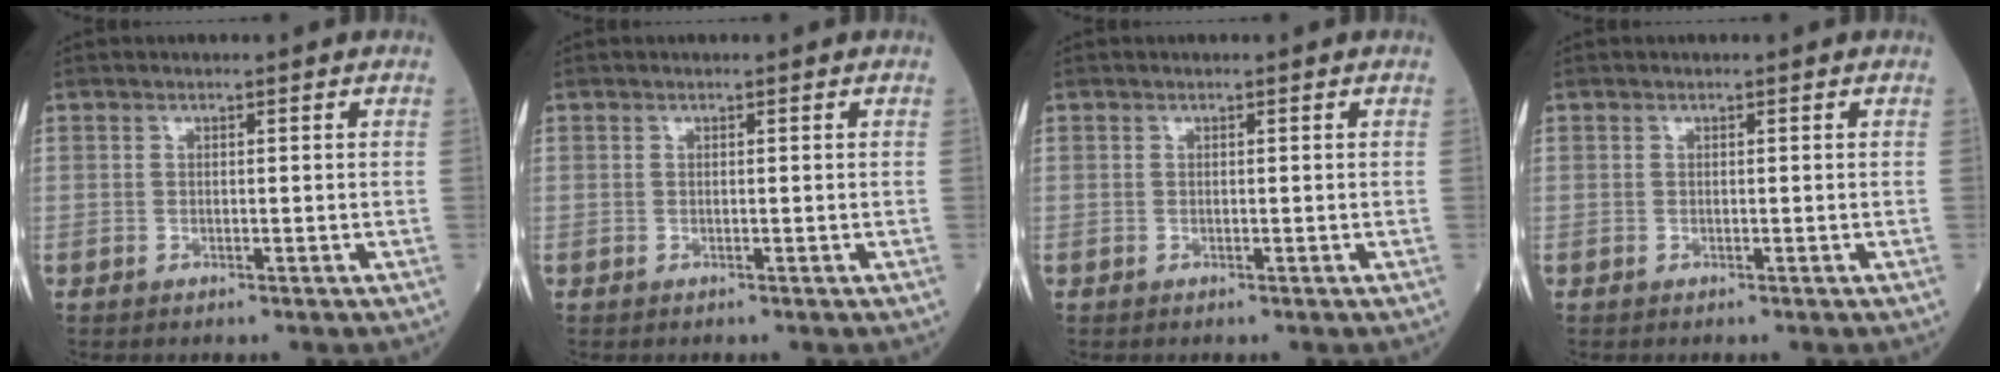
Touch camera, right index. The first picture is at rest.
{"total": 0.0}
{"total": 0.0}
{"total": 0.0}